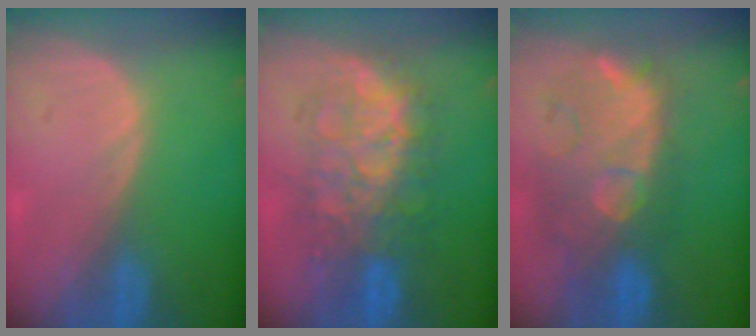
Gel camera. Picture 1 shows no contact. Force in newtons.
{"total": 9.4, "press": 9.3, "slide": 0.6}
{"total": 10.8, "press": 10.1, "slide": 3.8}